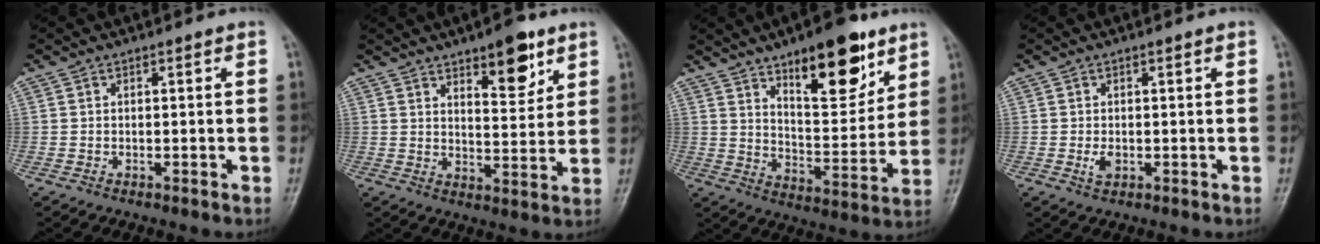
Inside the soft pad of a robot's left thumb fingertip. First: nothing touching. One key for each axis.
{"total": 9.2, "fx": 5.6, "fy": 3.6, "fz": 6.4, "tx": -0.069, "ty": -0.036, "tz": 0.084}
{"total": 17.1, "fx": 10.2, "fy": 6.7, "fz": 11.9, "tx": -0.132, "ty": -0.063, "tz": 0.165}
{"total": 1.9, "fx": -0.2, "fy": 1.2, "fz": 1.5, "tx": -0.029, "ty": -0.004, "tz": -0.004}